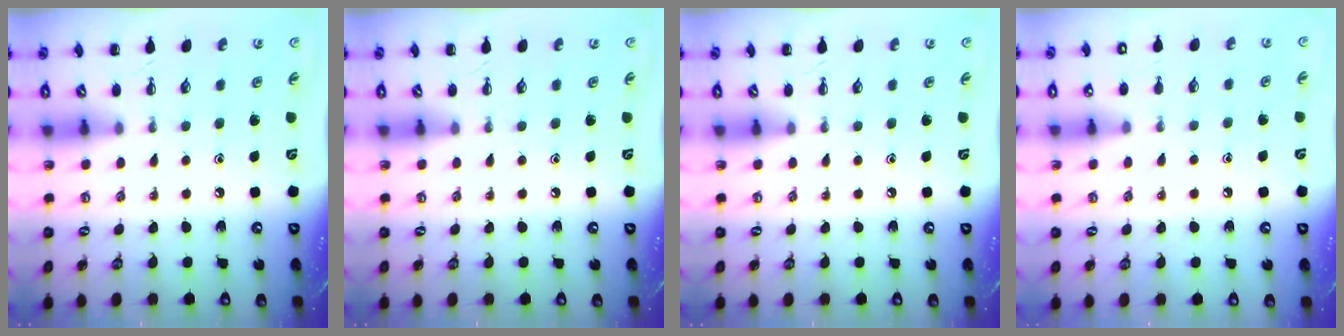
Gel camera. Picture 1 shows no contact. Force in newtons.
{"total": 0.0}
{"total": 0.0}
{"total": 6.6, "press": 6.4, "slide": 1.6}